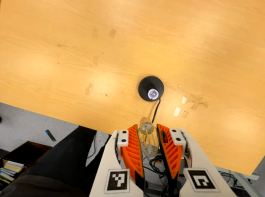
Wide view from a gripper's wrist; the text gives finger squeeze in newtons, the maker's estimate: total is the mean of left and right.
{"total": 13.5, "left": 14.2, "right": 12.7}